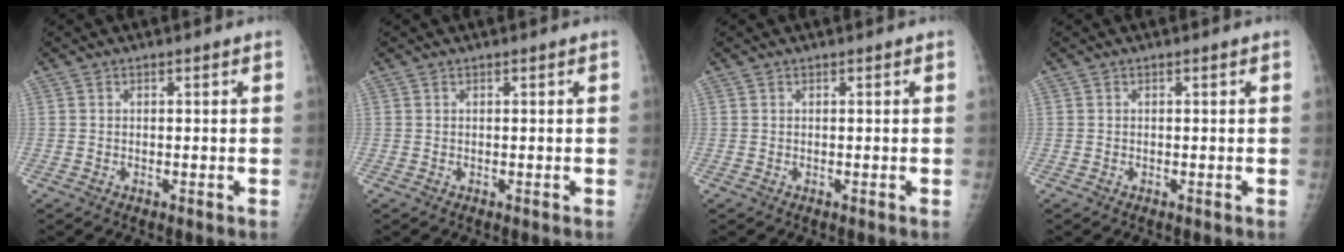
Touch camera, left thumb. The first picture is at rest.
{"total": 0.0}
{"total": 0.0}
{"total": 0.0}